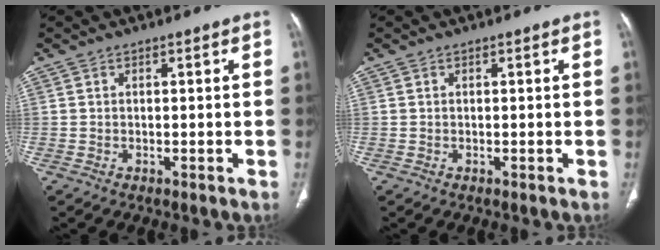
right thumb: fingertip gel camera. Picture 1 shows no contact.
{"total": 0.0}